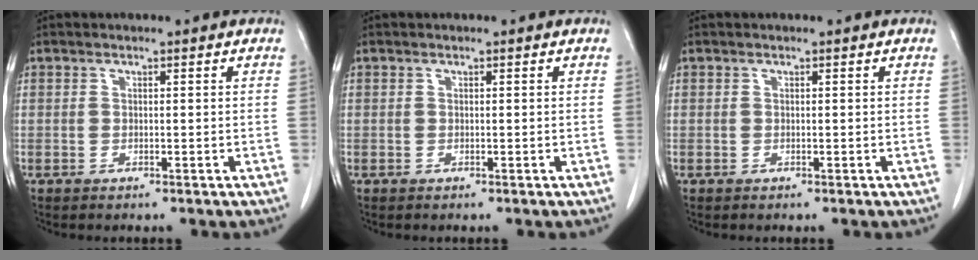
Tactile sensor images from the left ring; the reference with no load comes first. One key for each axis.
{"total": 0.0}
{"total": 0.0}